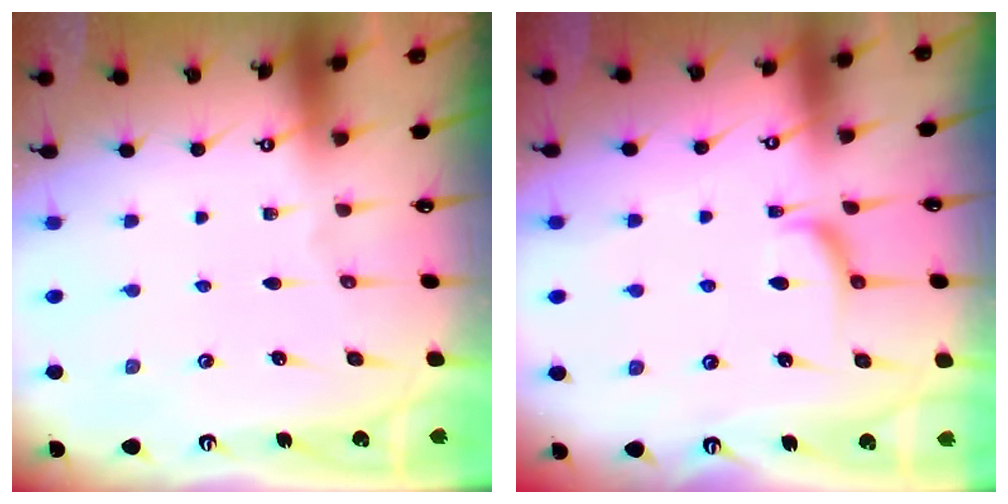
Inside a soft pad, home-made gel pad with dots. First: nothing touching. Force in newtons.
{"total": 2.7, "press": 2.6, "slide": 0.5}